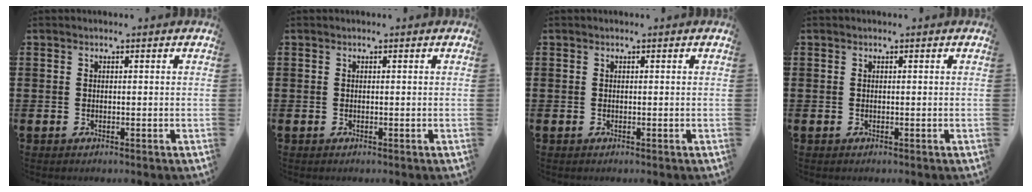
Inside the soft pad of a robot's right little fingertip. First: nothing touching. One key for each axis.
{"total": 0.0}
{"total": 0.0}
{"total": 0.0}